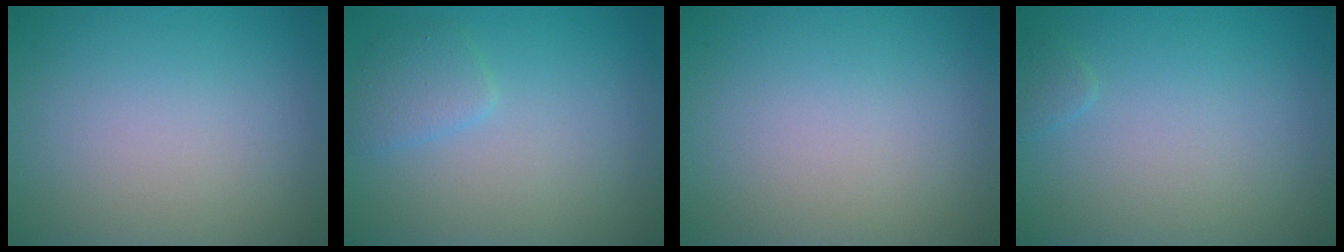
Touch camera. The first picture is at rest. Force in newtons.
{"total": 1.7, "press": 1.7, "slide": 0.0}
{"total": 0.0}
{"total": 0.7, "press": 0.7, "slide": 0.0}